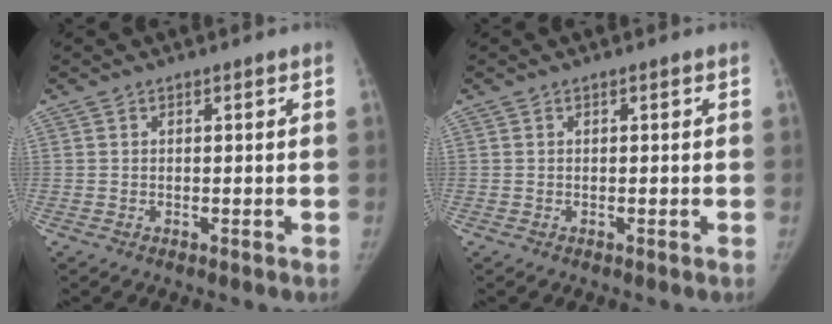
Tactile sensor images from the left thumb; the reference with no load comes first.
{"total": 0.0}